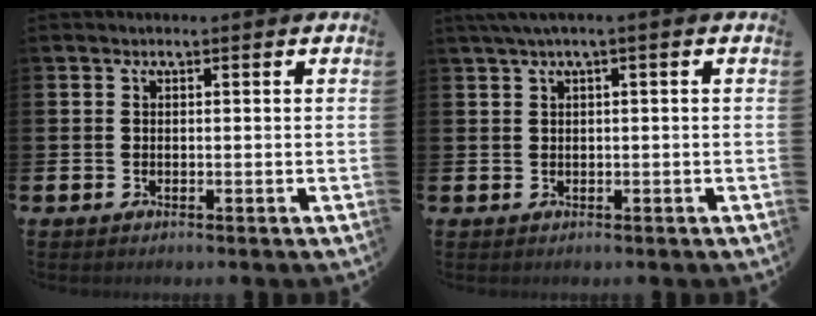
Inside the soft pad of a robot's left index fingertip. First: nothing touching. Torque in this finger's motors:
{"motor_torque": [0.43, -0.67, 0.22, 0.04]}